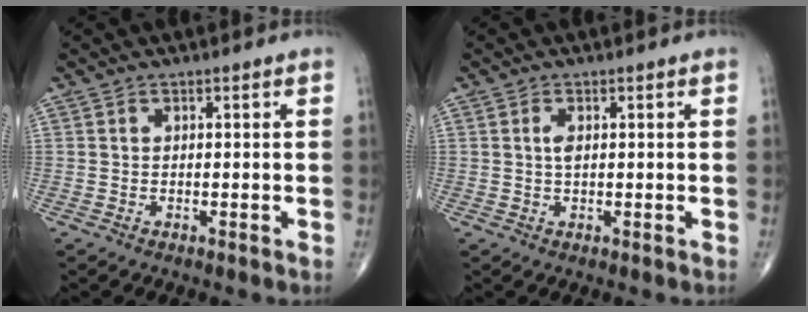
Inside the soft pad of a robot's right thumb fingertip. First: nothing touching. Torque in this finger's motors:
{"motor_torque": [0.59, 0.47, 0.26, 0.11, 0.00]}